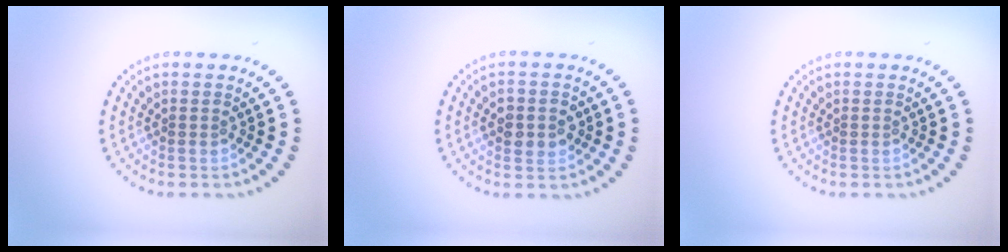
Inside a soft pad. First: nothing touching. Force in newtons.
{"total": 2.6, "press": 2.6, "slide": 0.2}
{"total": 0.0}